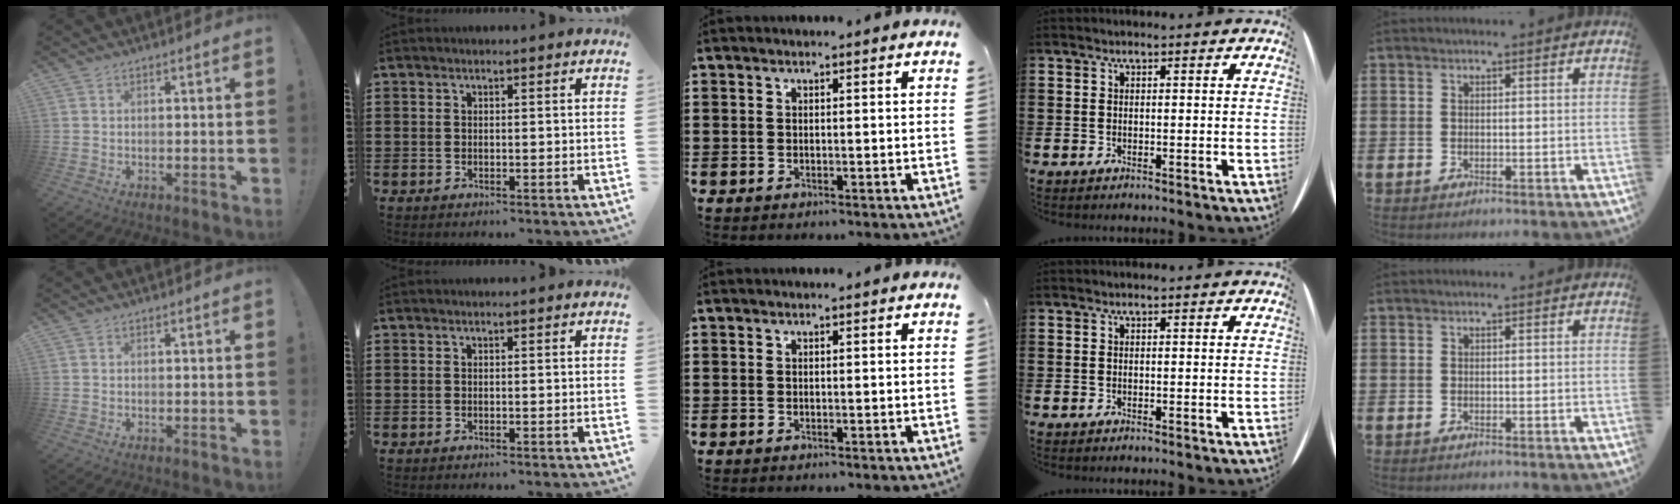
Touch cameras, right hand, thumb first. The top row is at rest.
{}